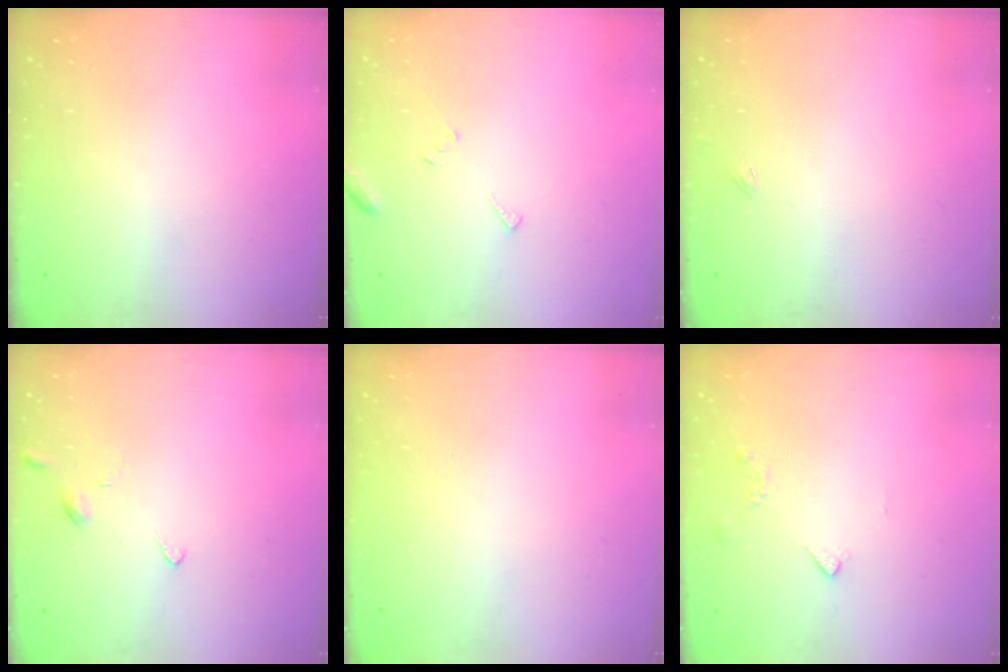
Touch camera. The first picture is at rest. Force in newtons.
{"total": 4.3, "press": 4.2, "slide": 0.4}
{"total": 1.8, "press": 1.7, "slide": 0.3}
{"total": 2.8, "press": 2.8, "slide": 0.6}
{"total": 2.0, "press": 2.0, "slide": 0.1}
{"total": 2.9, "press": 2.8, "slide": 0.7}